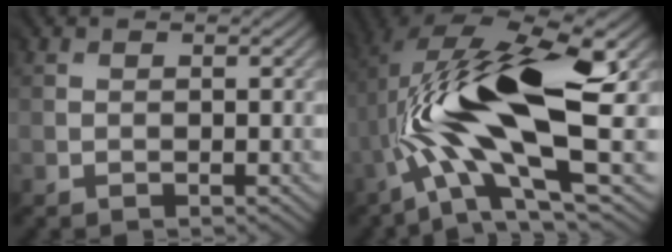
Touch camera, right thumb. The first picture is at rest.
{"total": 15.6, "force": [0.6, 5.6, 14.6], "torque": [-0.274, 0.023, 0.009]}